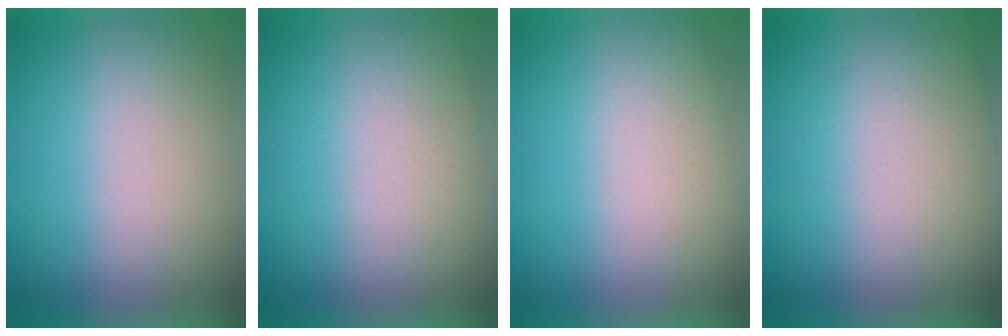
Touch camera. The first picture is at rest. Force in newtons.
{"total": 2.6}
{"total": 1.0}
{"total": 2.4}